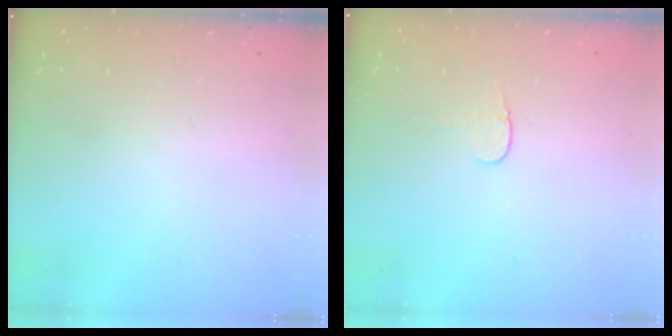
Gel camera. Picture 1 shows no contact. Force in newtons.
{"total": 3.7, "press": 3.7, "slide": 0.4}